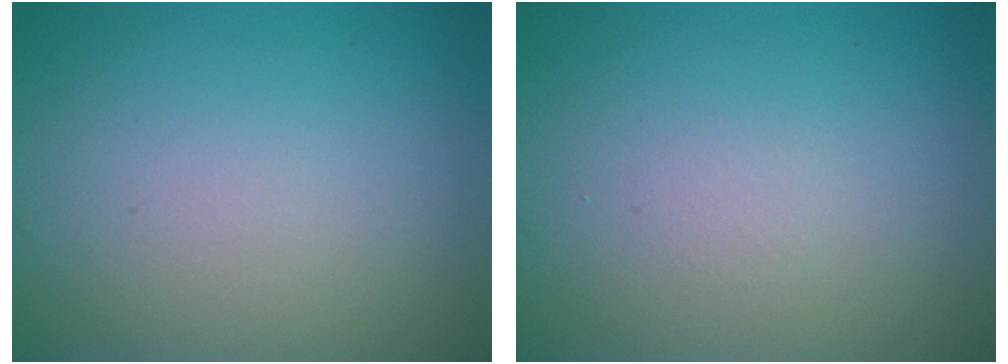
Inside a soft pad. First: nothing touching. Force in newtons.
{"total": 0.5, "press": 0.5, "slide": 0.1}